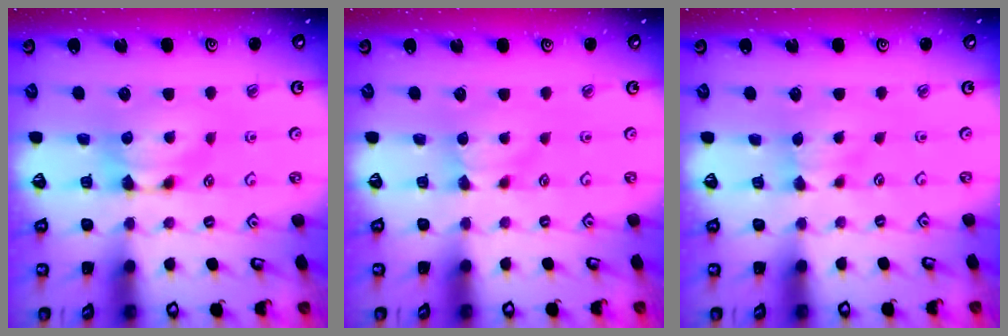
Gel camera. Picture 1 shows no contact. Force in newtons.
{"total": 1.2, "press": 1.1, "slide": 0.4}
{"total": 2.5, "press": 2.5, "slide": 0.4}